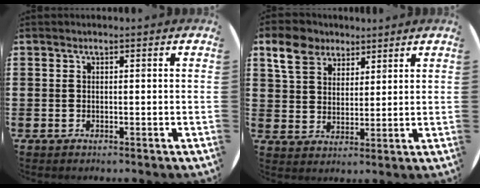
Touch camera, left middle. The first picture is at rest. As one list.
[{"total": 6.1, "force": [4.4, 3.9, 1.8], "torque": [-0.047, 0.006, 0.081]}]